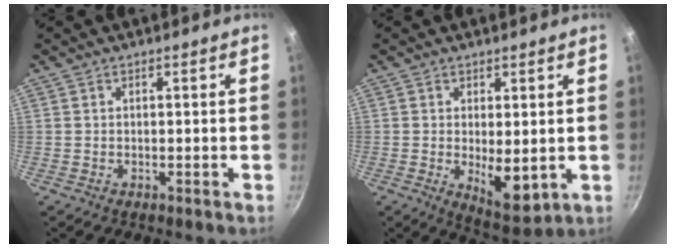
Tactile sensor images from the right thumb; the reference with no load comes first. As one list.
[{"total": 7.7, "force": [-0.2, 3.4, 6.9], "torque": [-0.087, -0.022, 0.011]}]